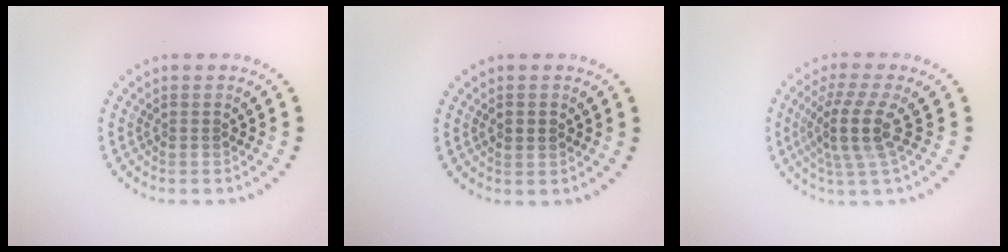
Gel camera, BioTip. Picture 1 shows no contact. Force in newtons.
{"total": 1.6, "press": 1.6, "slide": 0.1}
{"total": 3.9, "press": 2.8, "slide": 2.7}